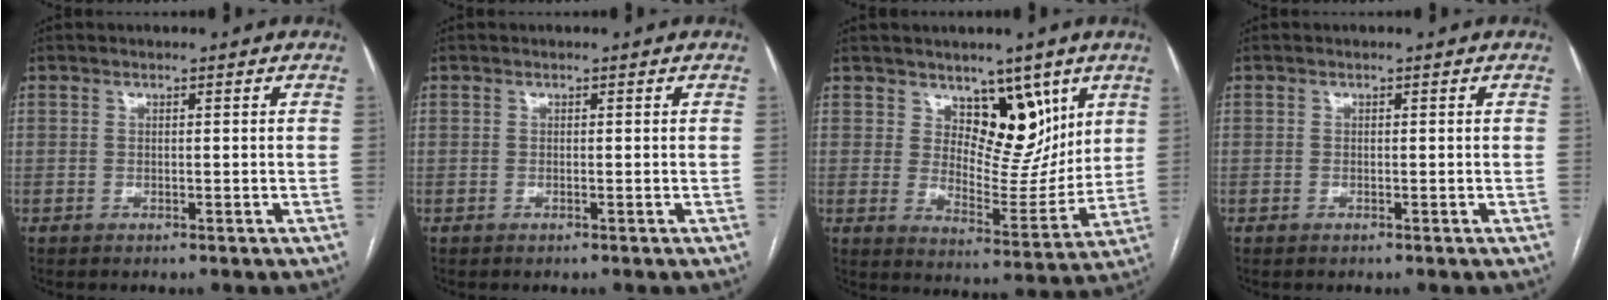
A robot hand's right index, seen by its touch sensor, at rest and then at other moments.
{"total": 0.0}
{"total": 9.9, "force": [5.9, 5.6, 5.7], "torque": [-0.067, -0.010, 0.101]}
{"total": 0.0}